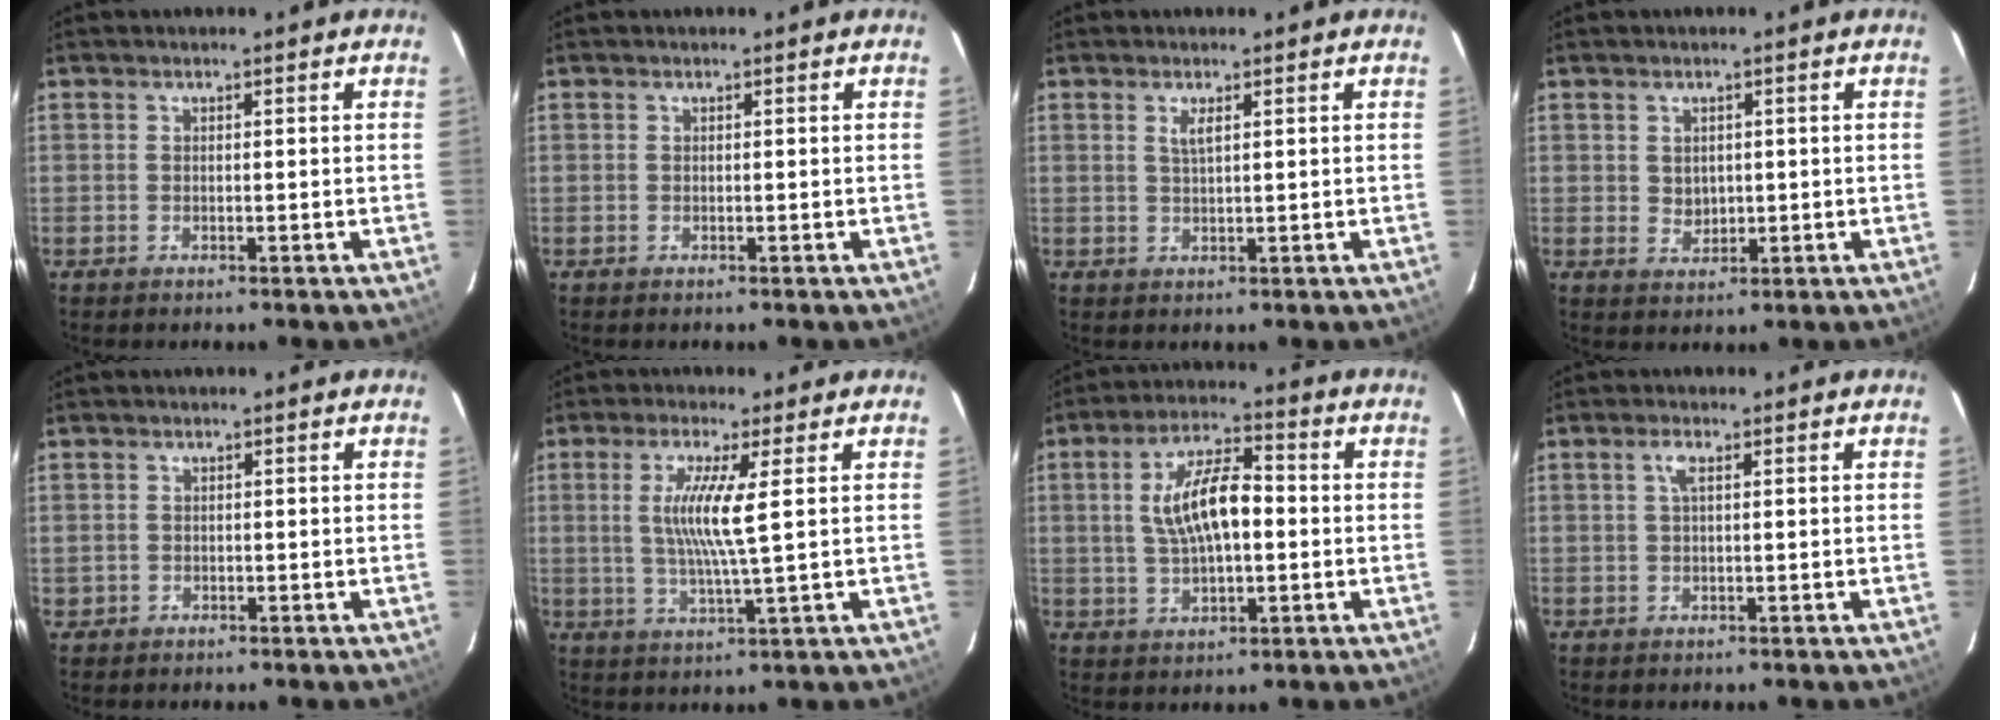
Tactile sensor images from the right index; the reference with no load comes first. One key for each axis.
{"total": 0.0}
{"total": 1.8, "fx": 0.9, "fy": 0.3, "fz": 1.5, "tx": -0.026, "ty": 0.002, "tz": 0.016}
{"total": 2.5, "fx": 0.3, "fy": 2.3, "fz": 1.1, "tx": -0.015, "ty": 0.002, "tz": 0.010}
{"total": 1.2, "fx": -0.2, "fy": 1.2, "fz": -0.1, "tx": 0.000, "ty": 0.003, "tz": 0.000}
{"total": 7.5, "fx": 1.5, "fy": -0.5, "fz": 7.3, "tx": -0.140, "ty": -0.011, "tz": 0.029}
{"total": 10.9, "fx": 0.5, "fy": 4.4, "fz": 10.0, "tx": -0.190, "ty": 0.014, "tz": 0.014}
{"total": 1.8, "fx": 0.6, "fy": 0.4, "fz": 1.7, "tx": -0.034, "ty": 0.005, "tz": 0.010}